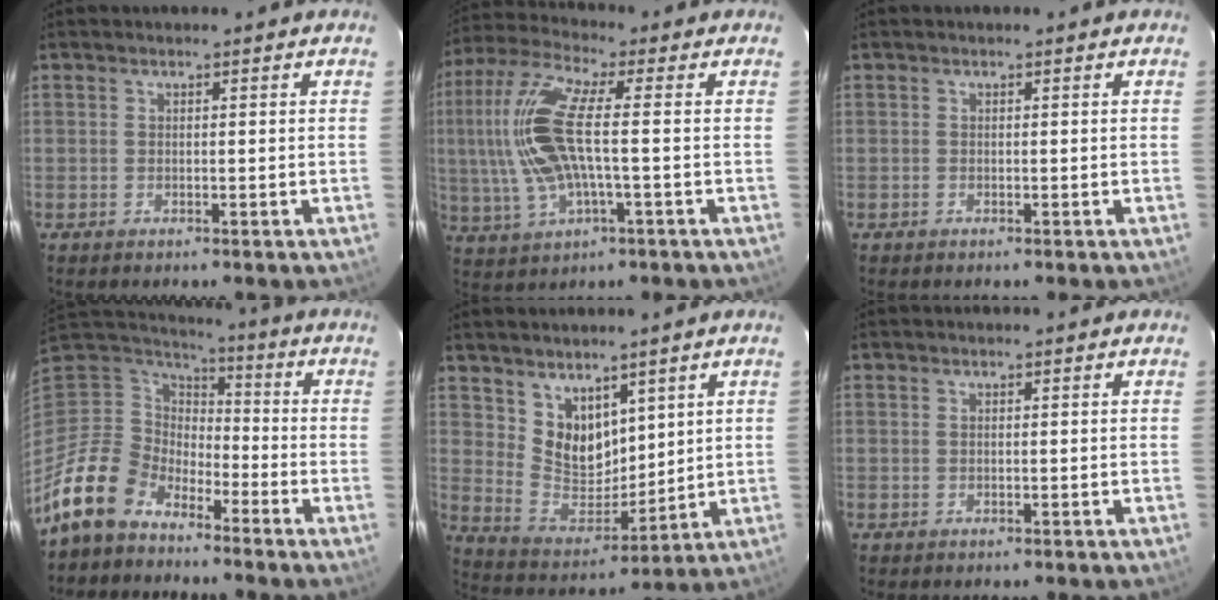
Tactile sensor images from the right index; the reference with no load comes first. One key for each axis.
{"total": 15.2, "fx": -0.4, "fy": 4.9, "fz": 14.4, "tx": -0.302, "ty": 0.004, "tz": -0.005}
{"total": 0.0}
{"total": 13.4, "fx": -10.1, "fy": 8.0, "fz": 3.7, "tx": -0.104, "ty": 0.020, "tz": -0.197}
{"total": 9.9, "fx": 6.1, "fy": 6.7, "fz": 4.2, "tx": -0.071, "ty": -0.005, "tz": 0.134}
{"total": 0.0}